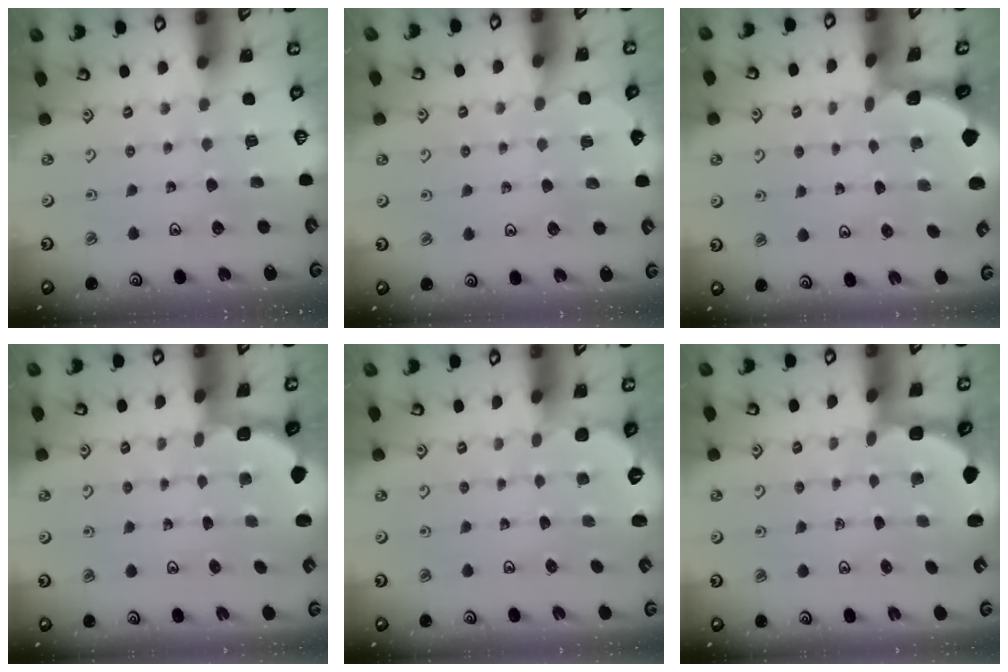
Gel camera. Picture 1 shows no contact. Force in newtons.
{"total": 6.2, "press": 6.2, "slide": 0.7}
{"total": 1.1, "press": 1.1, "slide": 0.1}
{"total": 1.8, "press": 1.6, "slide": 0.7}
{"total": 2.0, "press": 0.6, "slide": 1.9}
{"total": 3.0, "press": 2.6, "slide": 1.5}